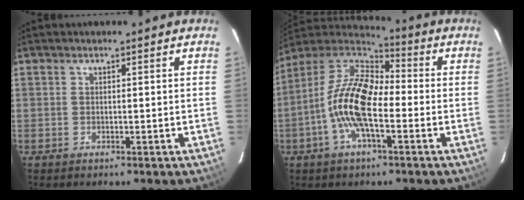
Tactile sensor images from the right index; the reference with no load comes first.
{"total": 14.4, "force": [-3.7, 6.1, 12.5], "torque": [-0.249, 0.007, -0.084]}